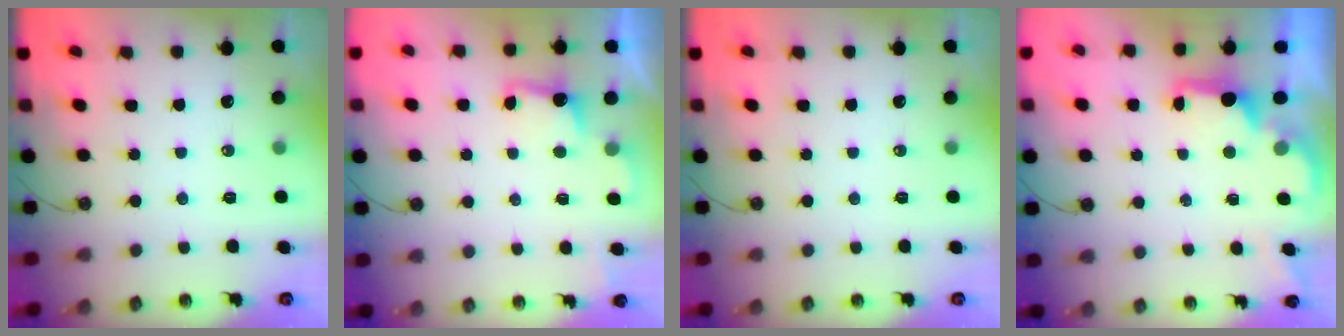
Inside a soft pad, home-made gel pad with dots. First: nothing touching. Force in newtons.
{"total": 2.0, "press": 1.7, "slide": 0.9}
{"total": 0.0}
{"total": 2.0, "press": 1.9, "slide": 0.8}